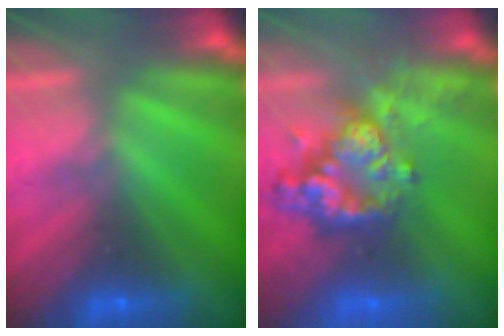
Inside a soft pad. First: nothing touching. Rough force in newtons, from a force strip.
{"total": 7.7}